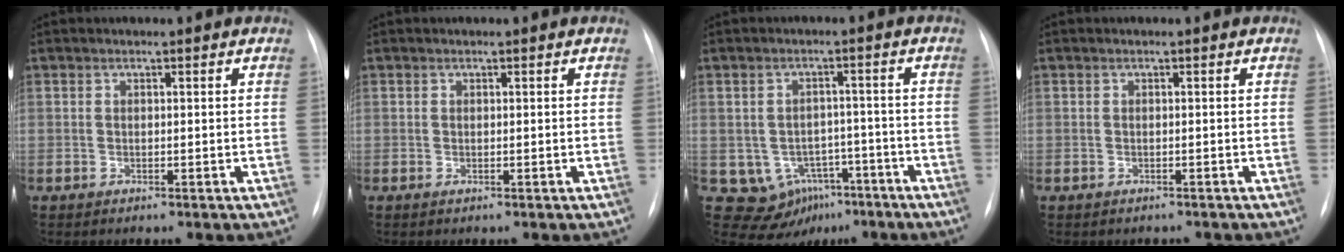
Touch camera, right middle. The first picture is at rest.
{"total": 0.0}
{"total": 8.2, "force": [-4.0, 6.9, 2.0], "torque": [-0.027, 0.020, -0.044]}
{"total": 1.2, "force": [-1.0, 0.6, 0.1], "torque": [-0.005, 0.001, -0.012]}